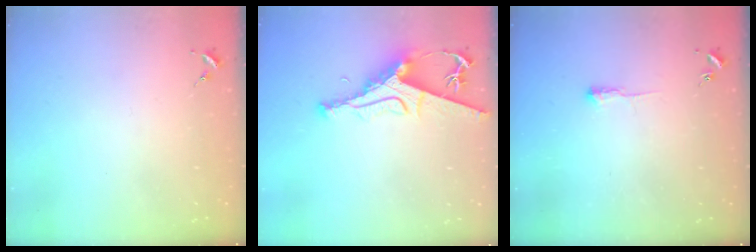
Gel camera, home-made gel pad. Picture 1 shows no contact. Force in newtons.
{"total": 10.1, "press": 10.0, "slide": 1.2}
{"total": 2.7, "press": 2.6, "slide": 0.4}